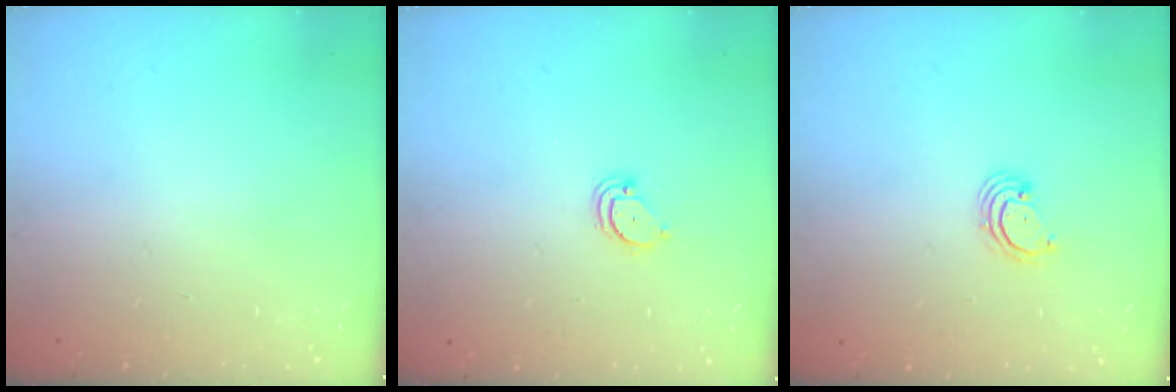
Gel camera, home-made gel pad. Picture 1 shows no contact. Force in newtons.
{"total": 2.1, "press": 2.1, "slide": 0.2}
{"total": 2.7, "press": 2.7, "slide": 0.3}